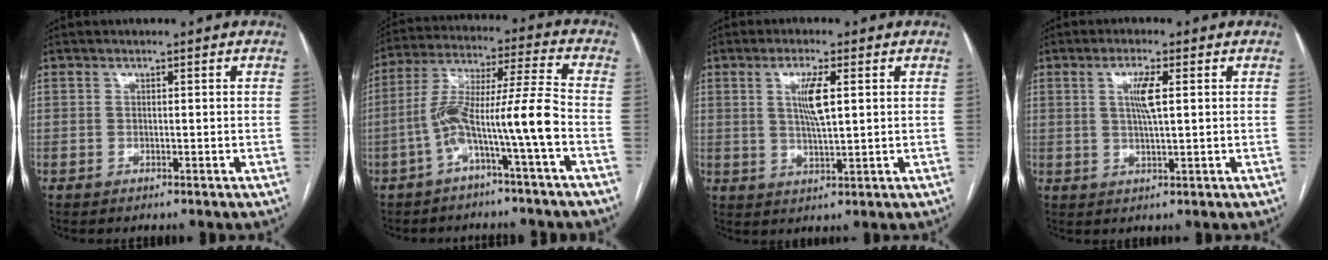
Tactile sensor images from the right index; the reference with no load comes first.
{"total": 11.0, "force": [-4.2, -0.8, 10.1], "torque": [-0.194, 0.032, -0.079]}
{"total": 5.4, "force": [1.4, 0.5, 5.1], "torque": [-0.098, -0.002, 0.028]}
{"total": 4.2, "force": [1.0, 0.3, 4.1], "torque": [-0.078, -0.001, 0.019]}